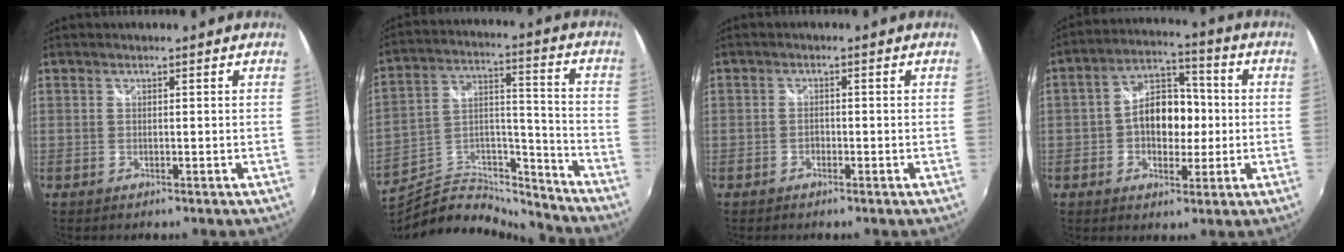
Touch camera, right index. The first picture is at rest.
{"total": 18.4, "force": [-16.2, 6.4, 5.7], "torque": [-0.113, 0.037, -0.270]}
{"total": 1.3, "force": [-0.7, 0.9, 0.6], "torque": [-0.011, 0.001, -0.013]}
{"total": 10.3, "force": [-1.0, 6.9, 7.6], "torque": [-0.136, 0.025, -0.014]}